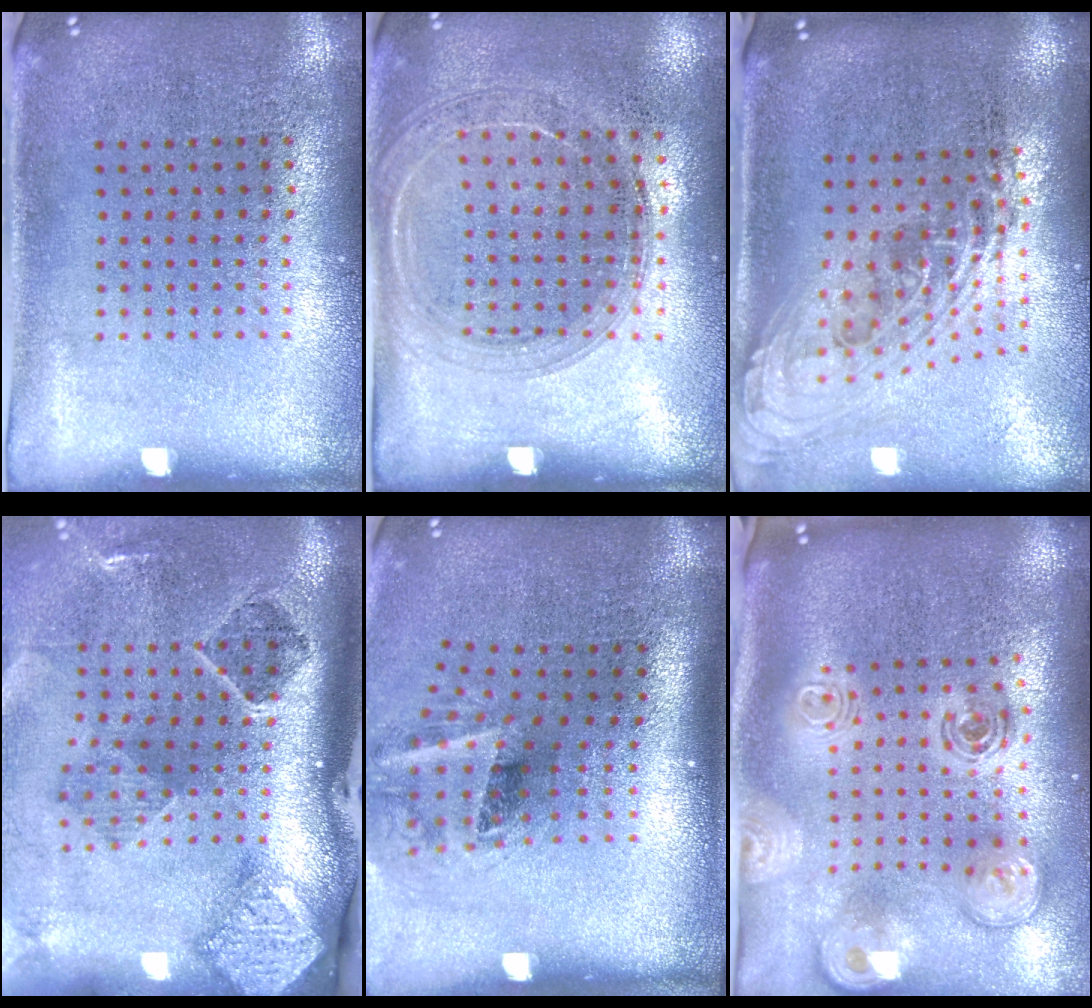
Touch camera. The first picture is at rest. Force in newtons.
{"total": 1.6, "press": 1.5, "slide": 0.2}
{"total": 2.2, "press": 1.6, "slide": 1.5}
{"total": 2.9, "press": 1.8, "slide": 2.2}
{"total": 2.0, "press": 1.2, "slide": 1.6}
{"total": 3.1, "press": 2.1, "slide": 2.3}